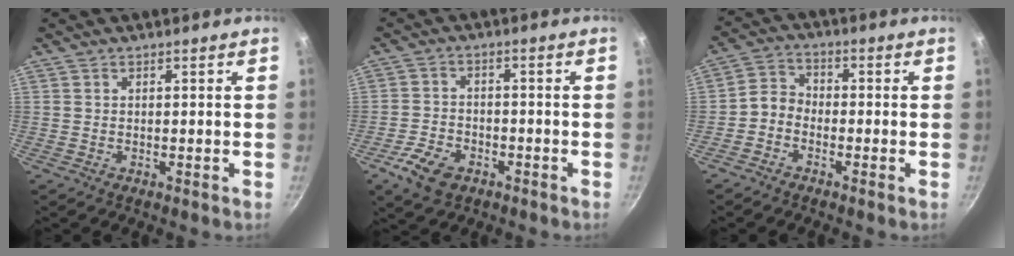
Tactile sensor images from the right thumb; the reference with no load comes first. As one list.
[{"total": 7.6, "force": [-4.1, 4.6, 4.4], "torque": [-0.081, 0.022, -0.073]}, {"total": 4.1, "force": [-2.1, 3.0, 1.9], "torque": [-0.028, 0.036, -0.056]}]